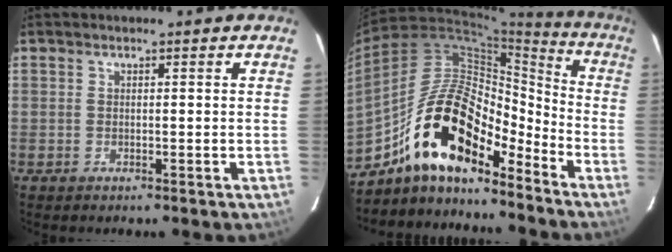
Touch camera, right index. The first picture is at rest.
{"total": 18.4, "force": [-13.0, 6.8, 11.0], "torque": [-0.197, 0.011, -0.242]}